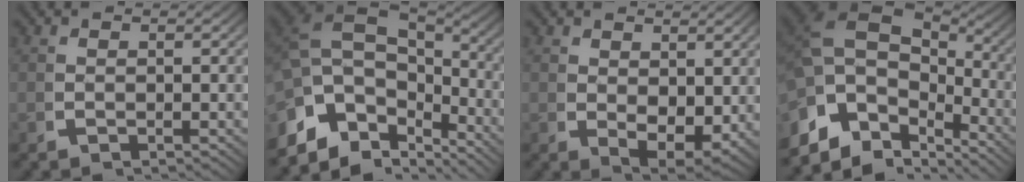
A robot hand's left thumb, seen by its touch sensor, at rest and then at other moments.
{"total": 12.0, "force": [-1.2, 8.3, 8.7], "torque": [-0.212, -0.049, 0.008]}
{"total": 4.6, "force": [0.1, 2.9, 3.6], "torque": [-0.064, -0.032, 0.022]}
{"total": 13.4, "force": [-0.7, 9.2, 9.7], "torque": [-0.220, -0.051, 0.014]}